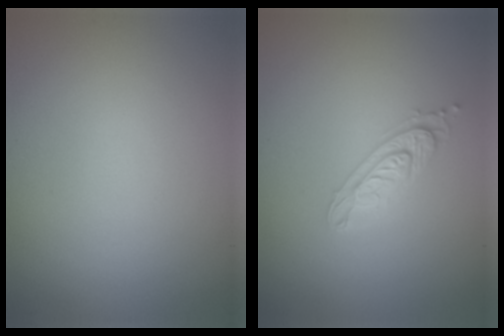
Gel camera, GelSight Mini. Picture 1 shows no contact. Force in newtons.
{"total": 2.3, "press": 2.2, "slide": 0.5}